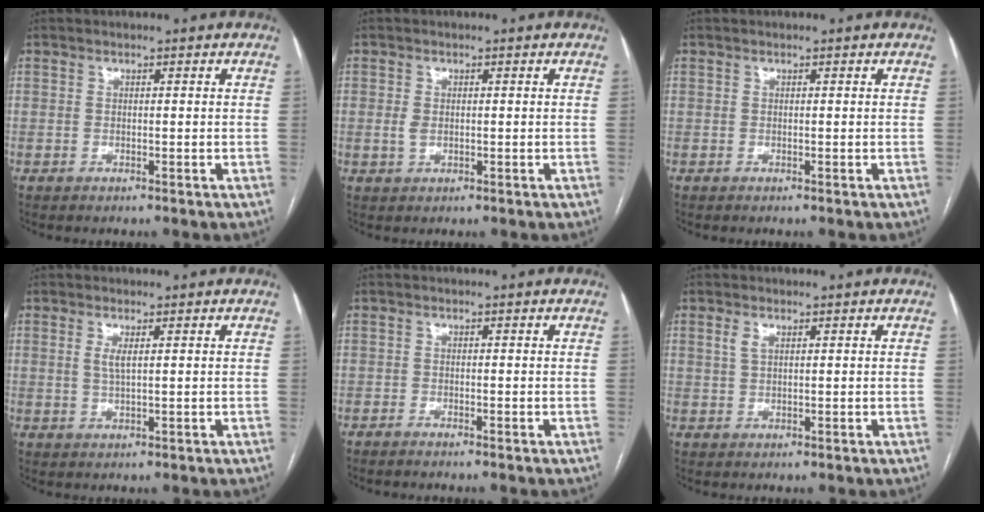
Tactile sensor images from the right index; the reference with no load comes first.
{"total": 2.0, "force": [0.0, 1.3, 1.5], "torque": [-0.029, 0.002, 0.004]}
{"total": 0.0}
{"total": 2.0, "force": [0.6, 0.3, 1.9], "torque": [-0.045, -0.004, 0.013]}
{"total": 1.0, "force": [-0.9, -0.1, 0.4], "torque": [-0.005, 0.000, -0.014]}
{"total": 1.7, "force": [0.8, 0.7, 1.2], "torque": [-0.028, 0.006, 0.019]}